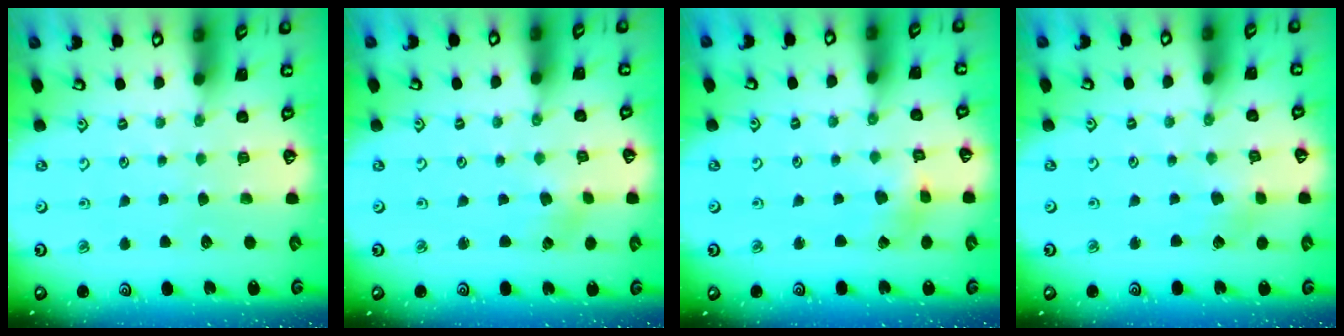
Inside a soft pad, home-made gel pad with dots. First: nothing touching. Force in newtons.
{"total": 2.6, "press": 2.6, "slide": 0.2}
{"total": 2.3, "press": 2.3, "slide": 0.5}
{"total": 2.1, "press": 2.1, "slide": 0.3}